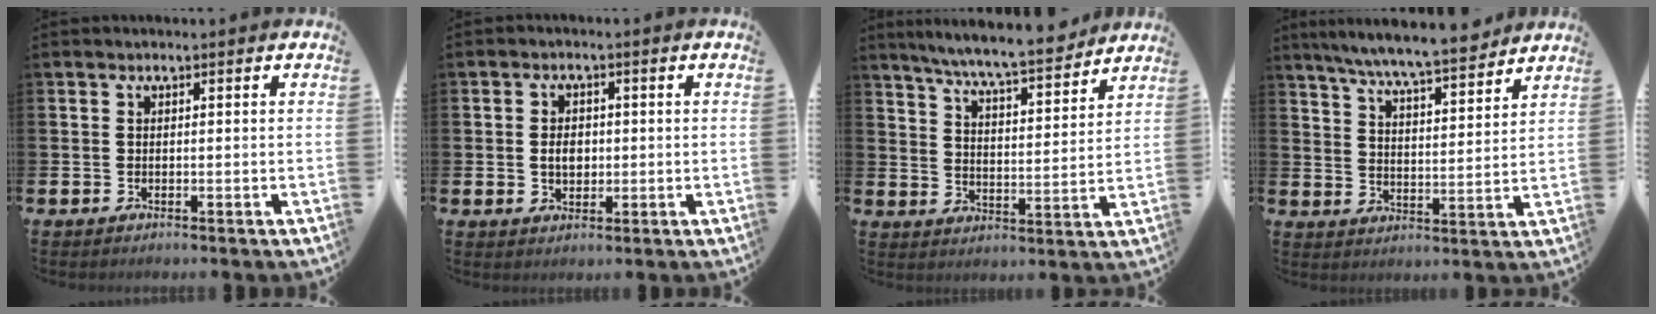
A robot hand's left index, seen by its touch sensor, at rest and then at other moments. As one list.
[{"total": 3.0, "force": [0.1, 2.2, 2.1], "torque": [-0.027, 0.004, -0.005]}, {"total": 8.3, "force": [7.8, 0.1, 2.8], "torque": [-0.077, -0.053, 0.136]}, {"total": 8.0, "force": [7.5, 0.1, 2.8], "torque": [-0.082, -0.045, 0.134]}]